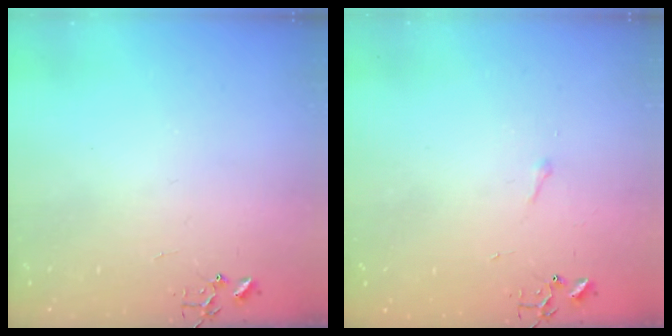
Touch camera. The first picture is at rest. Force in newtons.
{"total": 2.9, "press": 2.9, "slide": 0.5}